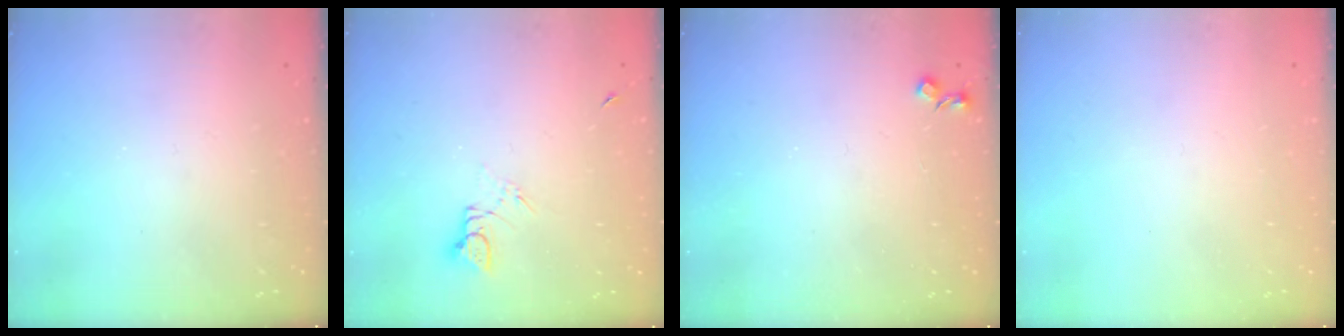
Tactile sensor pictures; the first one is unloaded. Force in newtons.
{"total": 1.5, "press": 1.5, "slide": 0.2}
{"total": 3.7, "press": 3.7, "slide": 0.5}
{"total": 0.0}